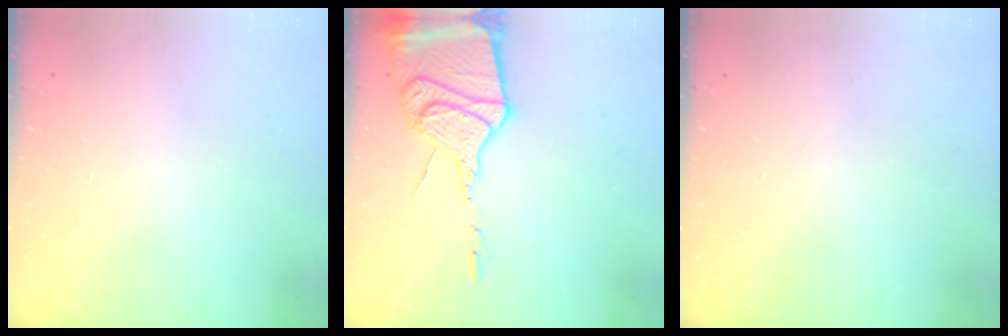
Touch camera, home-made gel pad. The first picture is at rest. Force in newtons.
{"total": 16.9, "press": 16.8, "slide": 1.6}
{"total": 0.0}